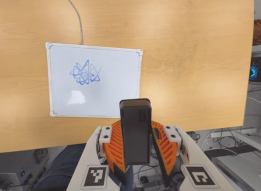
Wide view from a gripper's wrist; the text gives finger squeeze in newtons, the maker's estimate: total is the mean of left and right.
{"total": 5.9, "left": 5.7, "right": 6.0}